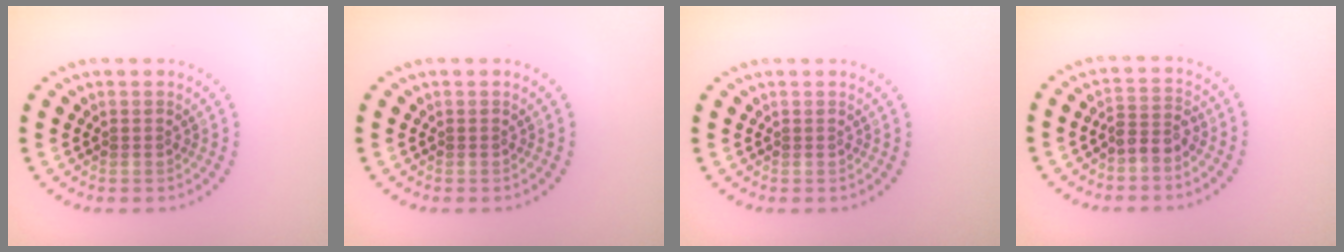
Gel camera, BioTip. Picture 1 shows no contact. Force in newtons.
{"total": 0.0}
{"total": 0.0}
{"total": 2.0, "press": 1.6, "slide": 1.2}